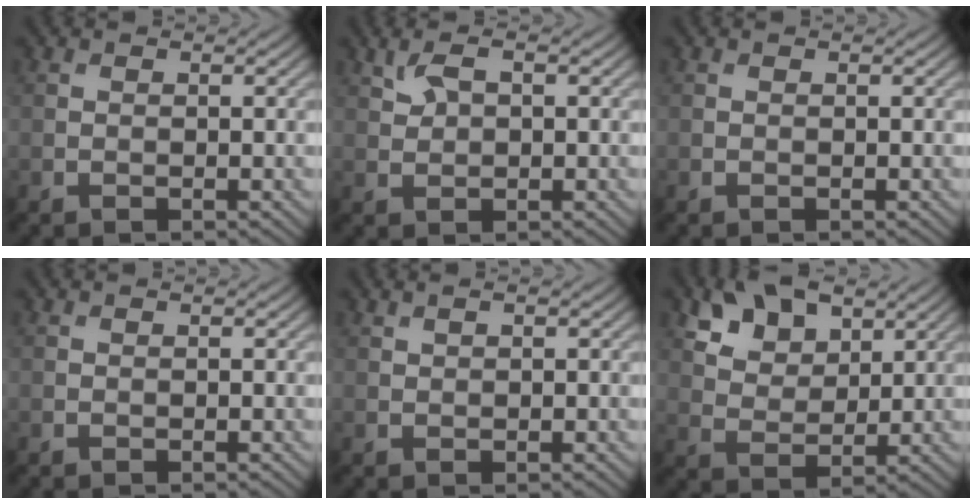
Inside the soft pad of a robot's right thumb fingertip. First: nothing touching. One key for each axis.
{"total": 2.9, "fx": 1.3, "fy": 1.5, "fz": 2.1, "tx": -0.051, "ty": 0.004, "tz": 0.025}
{"total": 0.0}
{"total": 0.0}
{"total": 0.9, "fx": 0.6, "fy": 0.3, "fz": 0.6, "tx": -0.016, "ty": 0.003, "tz": 0.013}
{"total": 8.0, "fx": 4.9, "fy": 4.6, "fz": 4.4, "tx": -0.101, "ty": 0.001, "tz": 0.087}